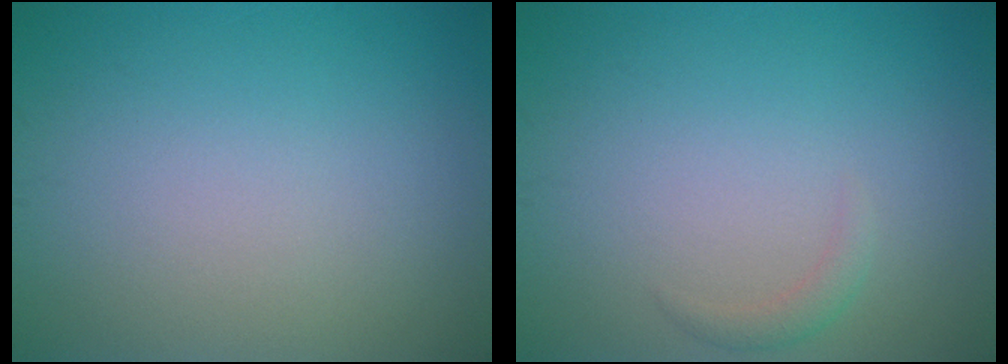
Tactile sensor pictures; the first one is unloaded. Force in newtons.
{"total": 1.0, "press": 1.0, "slide": 0.0}